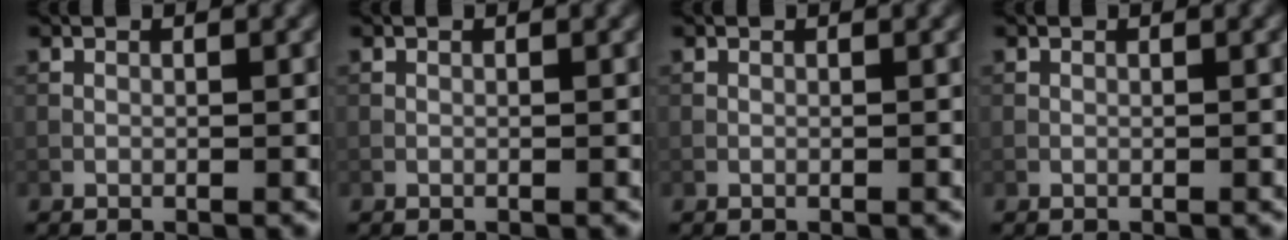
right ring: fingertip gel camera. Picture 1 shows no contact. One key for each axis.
{"total": 0.0}
{"total": 0.0}
{"total": 0.0}